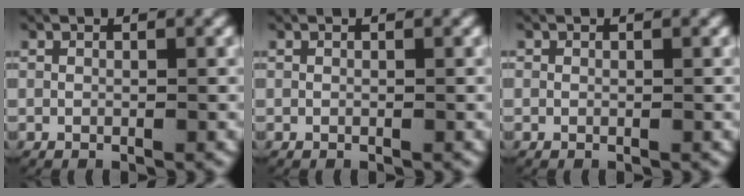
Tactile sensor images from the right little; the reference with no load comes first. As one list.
[{"total": 0.0}, {"total": 0.0}]